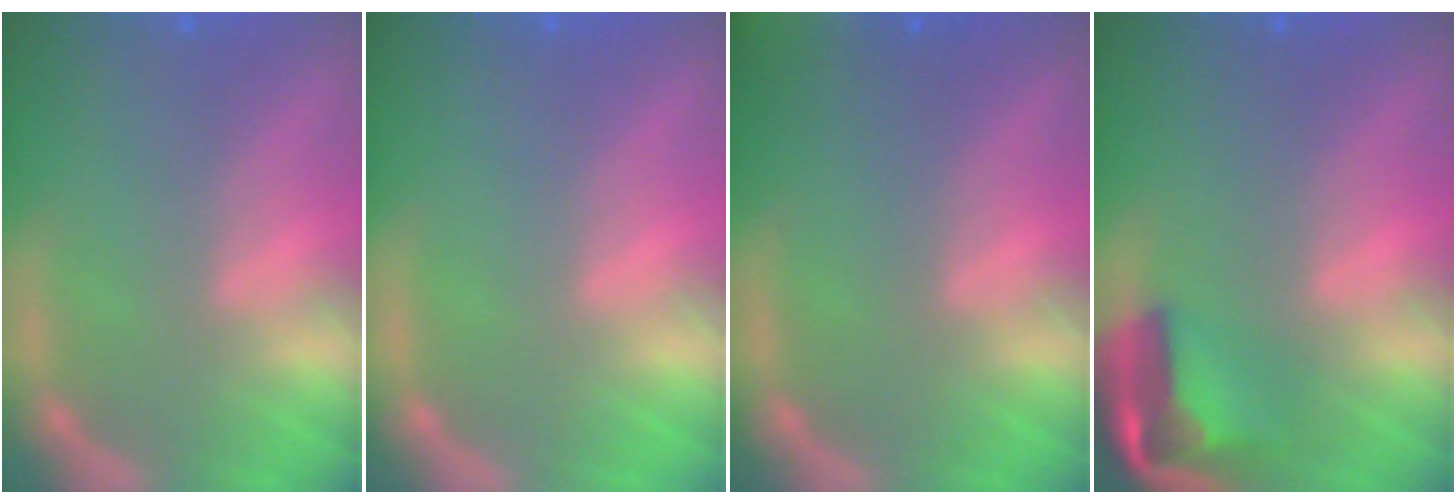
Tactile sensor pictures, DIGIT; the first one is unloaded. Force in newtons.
{"total": 0.0}
{"total": 3.5}
{"total": 6.4}